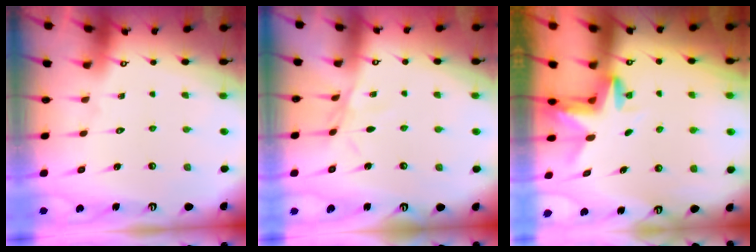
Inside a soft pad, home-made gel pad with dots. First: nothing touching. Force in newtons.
{"total": 3.7, "press": 3.7, "slide": 0.1}
{"total": 3.1, "press": 3.1, "slide": 0.2}